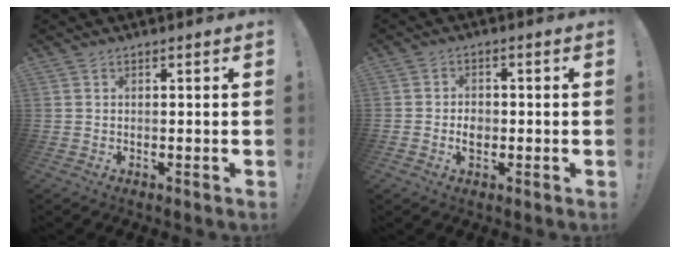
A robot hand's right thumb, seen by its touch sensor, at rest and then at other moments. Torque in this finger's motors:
{"motor_torque": [-0.07, 0.15, -0.16, 0.19, 0.14]}